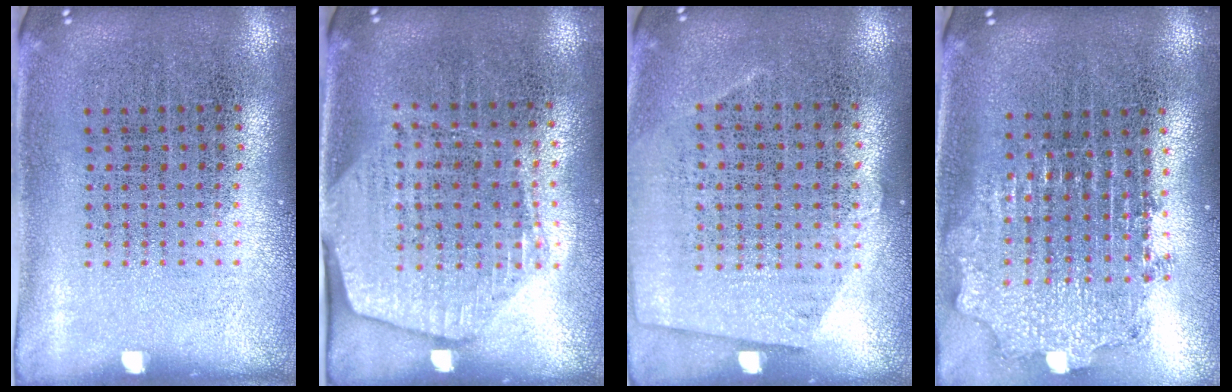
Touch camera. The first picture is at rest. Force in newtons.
{"total": 1.8, "press": 1.6, "slide": 0.8}
{"total": 0.6, "press": 0.2, "slide": 0.6}
{"total": 2.0, "press": 1.6, "slide": 1.3}